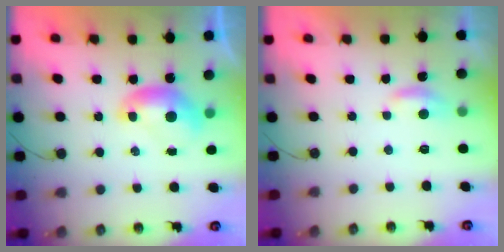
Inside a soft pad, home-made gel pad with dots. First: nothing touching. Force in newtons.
{"total": 1.3, "press": 1.2, "slide": 0.5}